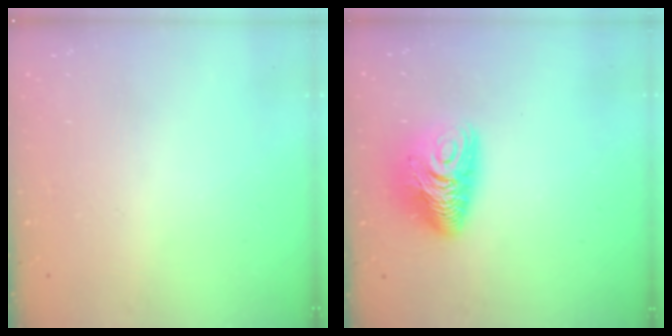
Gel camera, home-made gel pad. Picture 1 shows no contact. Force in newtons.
{"total": 11.4, "press": 11.4, "slide": 1.2}